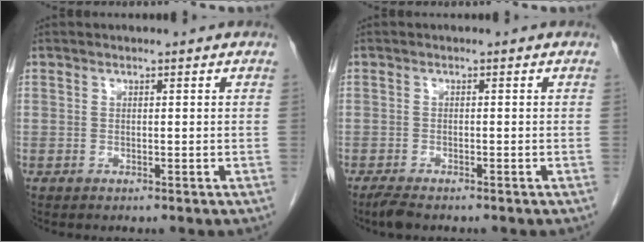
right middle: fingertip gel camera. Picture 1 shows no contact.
{"total": 2.2, "force": [-1.8, 0.5, 1.2], "torque": [-0.032, -0.006, -0.032]}